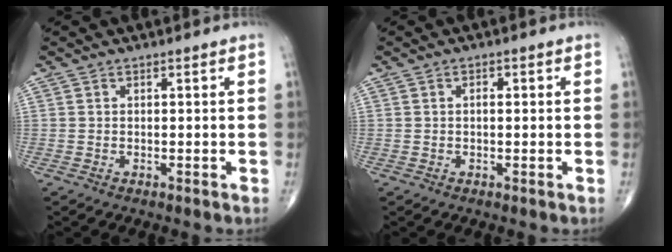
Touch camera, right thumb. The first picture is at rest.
{"total": 1.2, "force": [0.2, 0.5, 1.1], "torque": [-0.019, 0.005, 0.001]}